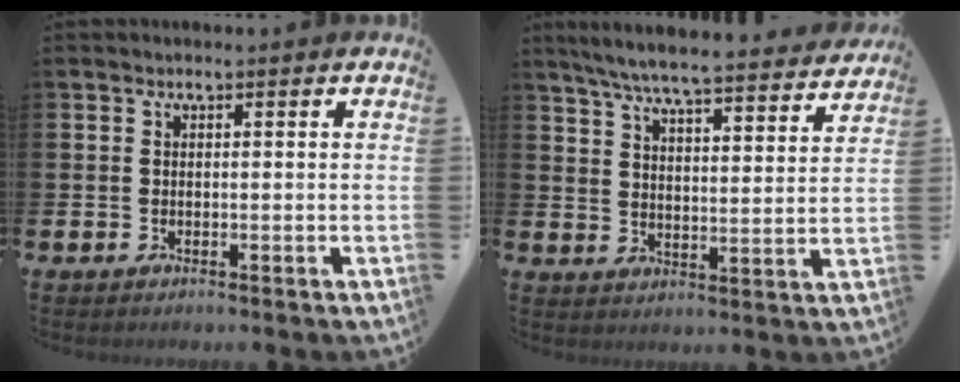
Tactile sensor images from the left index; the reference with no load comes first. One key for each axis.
{"total": 6.9, "fx": 6.4, "fy": 0.2, "fz": 2.3, "tx": -0.065, "ty": -0.047, "tz": 0.109}